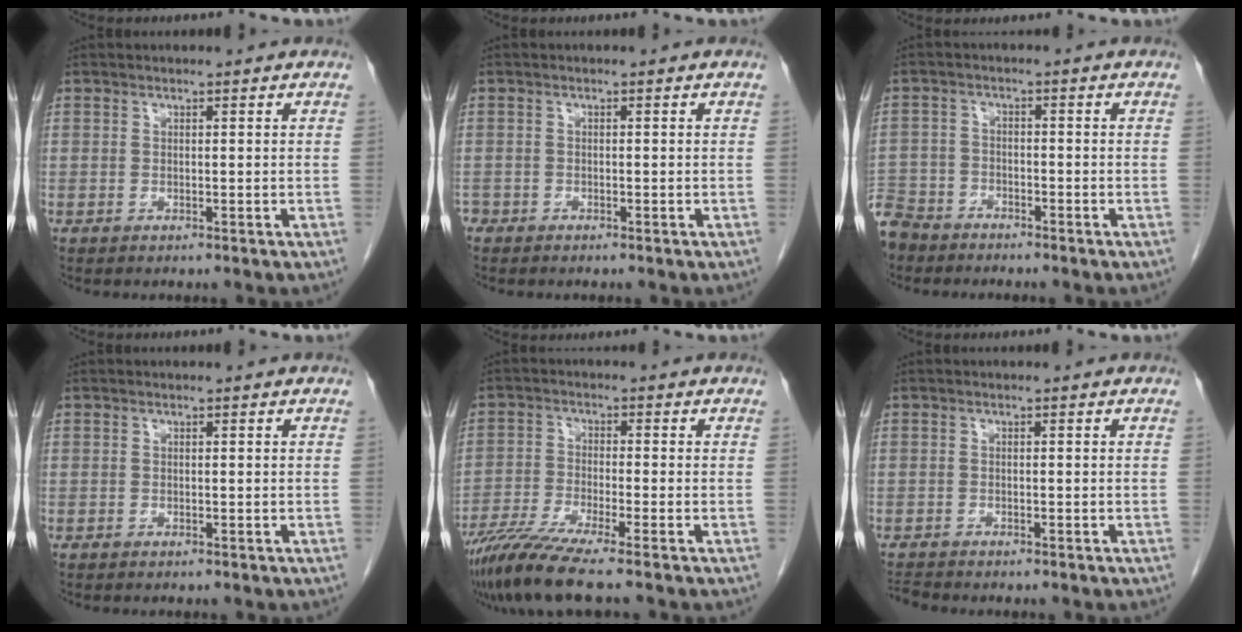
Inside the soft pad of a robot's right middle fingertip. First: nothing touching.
{"total": 1.4, "force": [-1.1, 0.8, 0.2], "torque": [-0.008, 0.000, -0.019]}
{"total": 8.4, "force": [-6.8, 4.6, 1.5], "torque": [-0.050, -0.007, -0.130]}
{"total": 0.0}
{"total": 8.0, "force": [-6.3, -0.9, 4.8], "torque": [-0.091, -0.031, -0.117]}
{"total": 1.5, "force": [-1.5, -0.2, 0.0], "torque": [-0.009, -0.011, -0.026]}